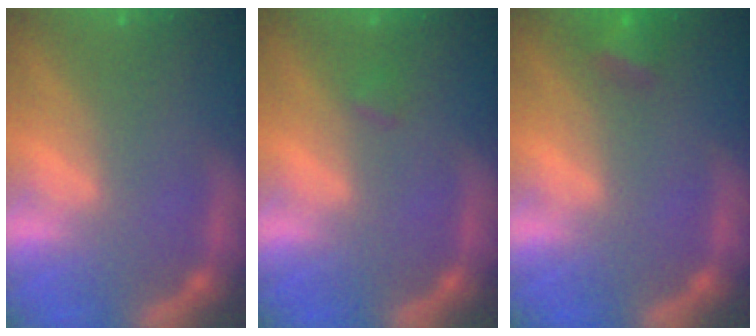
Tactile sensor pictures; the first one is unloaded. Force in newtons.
{"total": 0.9}
{"total": 2.4}